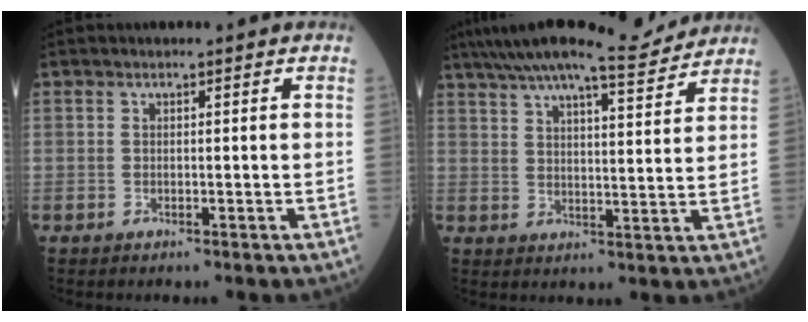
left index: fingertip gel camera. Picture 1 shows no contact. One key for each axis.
{"total": 14.4, "fx": 13.1, "fy": 1.1, "fz": 5.8, "tx": -0.101, "ty": 0.009, "tz": 0.191}